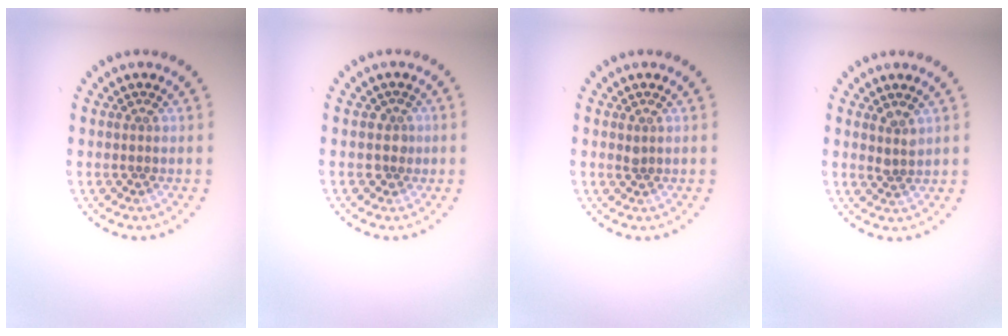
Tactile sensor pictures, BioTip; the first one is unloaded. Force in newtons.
{"total": 1.5, "press": 1.1, "slide": 1.0}
{"total": 0.5, "press": 0.4, "slide": 0.4}
{"total": 1.2, "press": 1.1, "slide": 0.6}